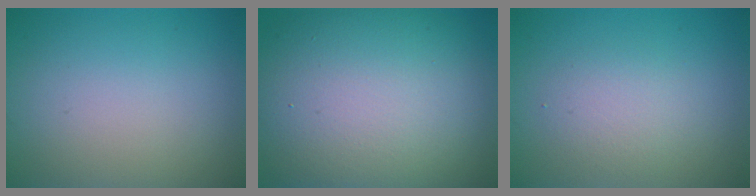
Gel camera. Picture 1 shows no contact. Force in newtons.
{"total": 15.2, "press": 15.2, "slide": 0.6}
{"total": 2.4, "press": 2.4, "slide": 0.4}